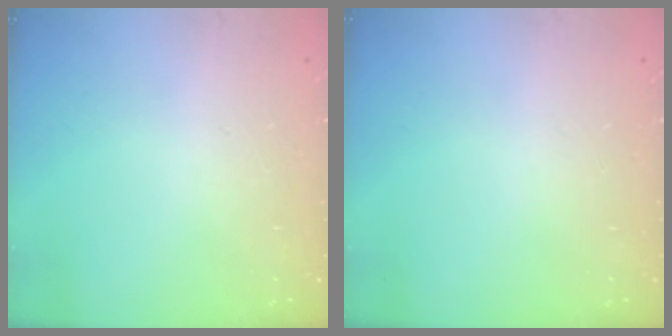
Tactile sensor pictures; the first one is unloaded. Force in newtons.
{"total": 0.0}